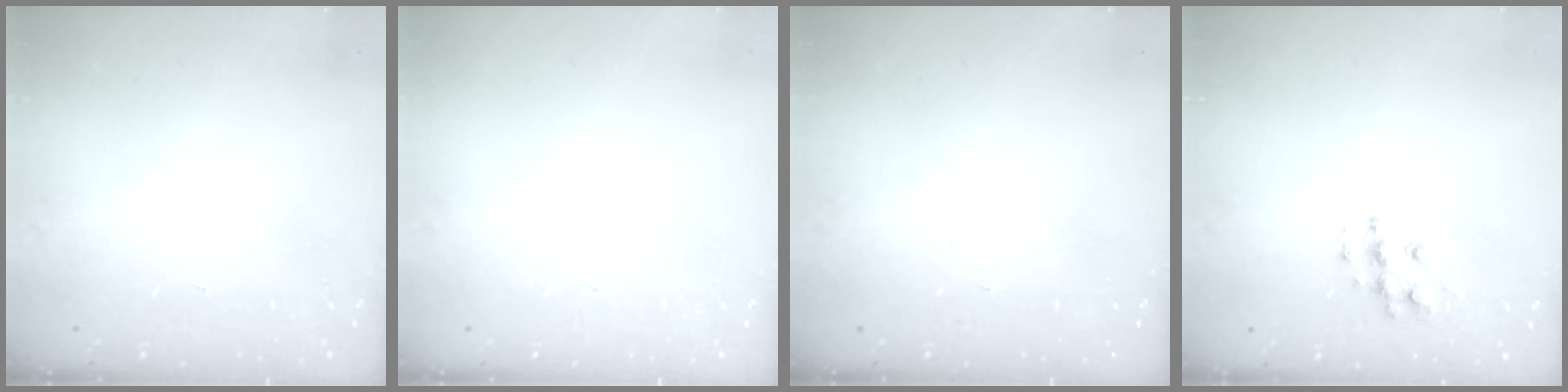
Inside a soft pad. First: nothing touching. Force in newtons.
{"total": 0.0}
{"total": 0.0}
{"total": 8.6, "press": 8.6, "slide": 0.3}